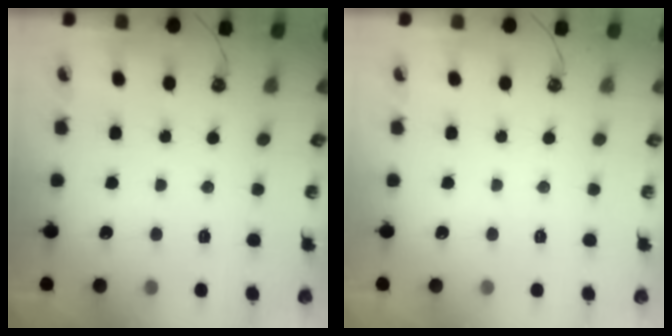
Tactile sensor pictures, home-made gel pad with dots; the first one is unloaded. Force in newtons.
{"total": 0.0}